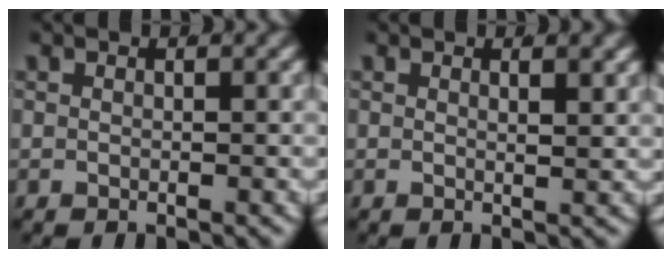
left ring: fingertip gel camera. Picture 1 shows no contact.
{"total": 1.0, "force": [0.6, -0.2, 0.8], "torque": [-0.009, -0.006, 0.011]}